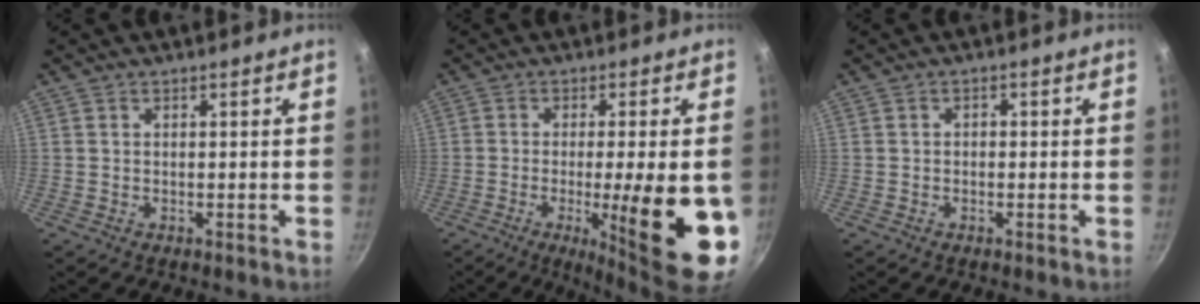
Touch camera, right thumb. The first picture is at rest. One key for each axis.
{"total": 17.8, "fx": -4.1, "fy": 3.7, "fz": 17.0, "tx": -0.225, "ty": -0.003, "tz": -0.051}
{"total": 1.0, "fx": -0.4, "fy": 0.8, "fz": 0.5, "tx": -0.007, "ty": 0.004, "tz": -0.006}